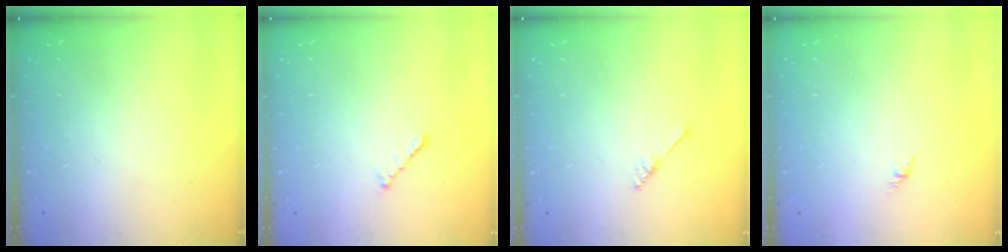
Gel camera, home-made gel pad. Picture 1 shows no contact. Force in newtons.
{"total": 1.7, "press": 1.6, "slide": 0.5}
{"total": 2.5, "press": 2.4, "slide": 0.3}
{"total": 1.5, "press": 1.4, "slide": 0.6}